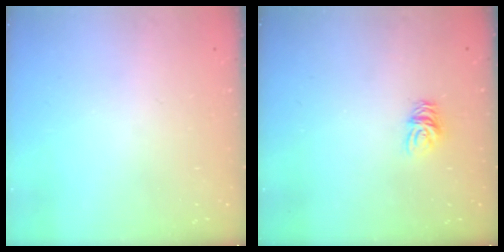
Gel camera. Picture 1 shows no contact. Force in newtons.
{"total": 4.5, "press": 4.4, "slide": 0.3}